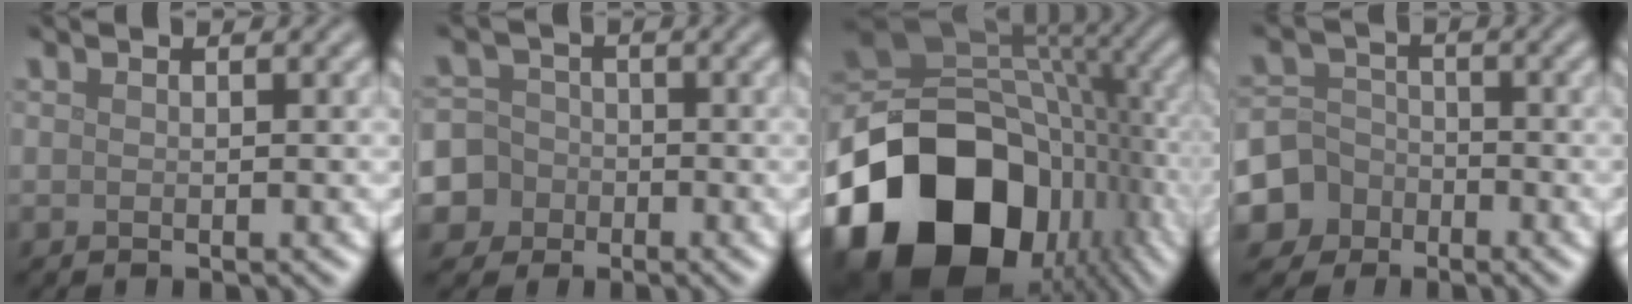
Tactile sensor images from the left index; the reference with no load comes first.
{"total": 7.7, "force": [-3.2, 6.9, 1.2], "torque": [-0.034, -0.006, -0.090]}
{"total": 18.9, "force": [-8.5, 13.4, 10.3], "torque": [-0.207, -0.036, -0.130]}
{"total": 6.5, "force": [-3.4, 5.5, 0.5], "torque": [-0.005, -0.003, -0.085]}